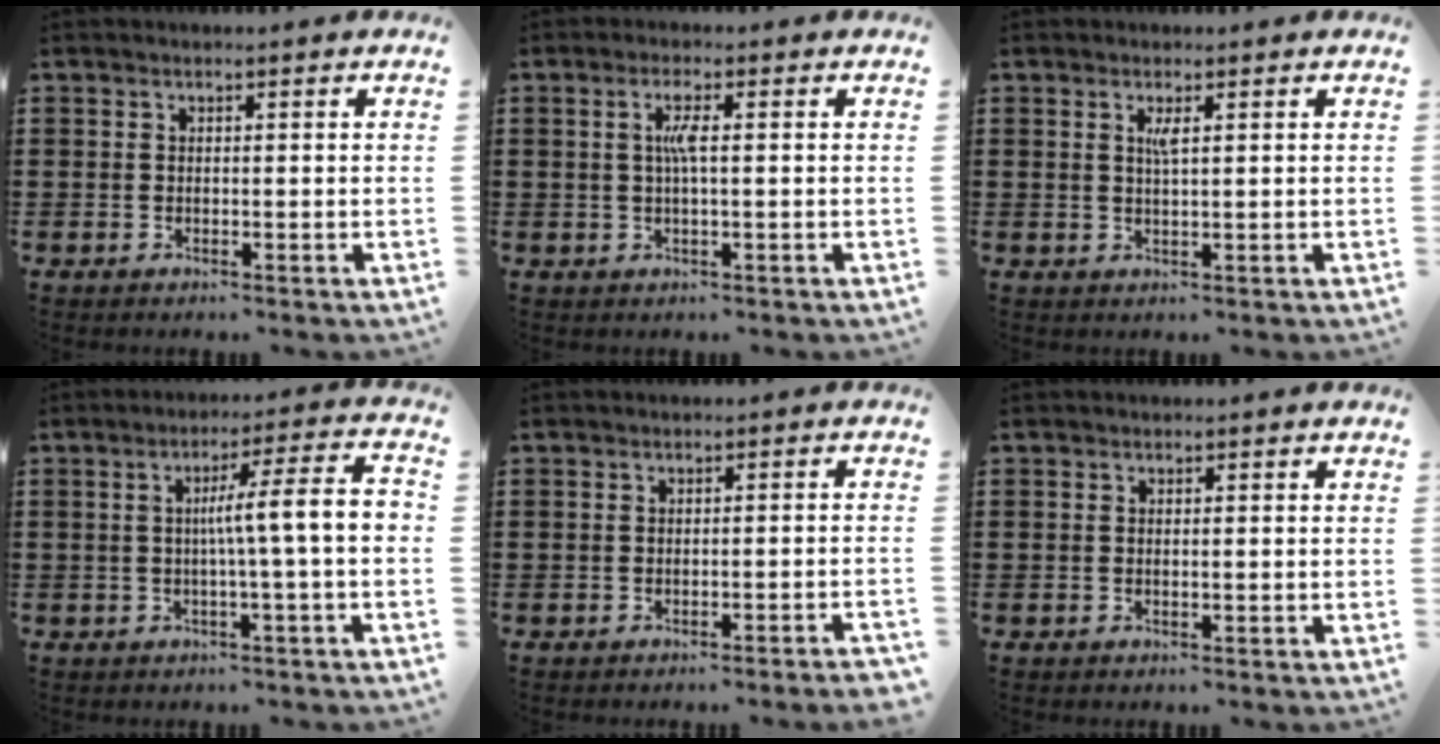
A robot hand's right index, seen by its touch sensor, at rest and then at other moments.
{"total": 3.2, "force": [0.2, 0.3, 3.2], "torque": [-0.061, -0.001, 0.000]}
{"total": 1.6, "force": [0.6, 0.3, 1.4], "torque": [-0.029, 0.003, 0.009]}
{"total": 7.2, "force": [-0.5, -0.1, 7.2], "torque": [-0.122, -0.006, -0.017]}
{"total": 1.3, "force": [-1.1, -0.2, 0.7], "torque": [-0.011, -0.001, -0.021]}
{"total": 0.0}